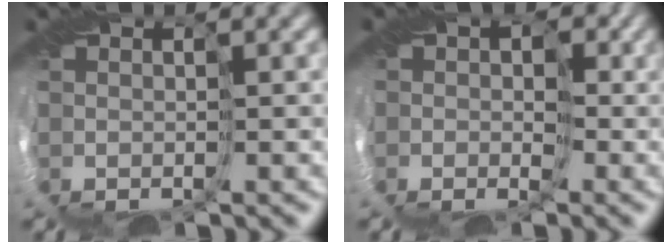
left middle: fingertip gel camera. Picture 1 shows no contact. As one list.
[{"total": 2.6, "force": [-0.6, 2.4, 0.9], "torque": [-0.002, 0.005, -0.026]}]